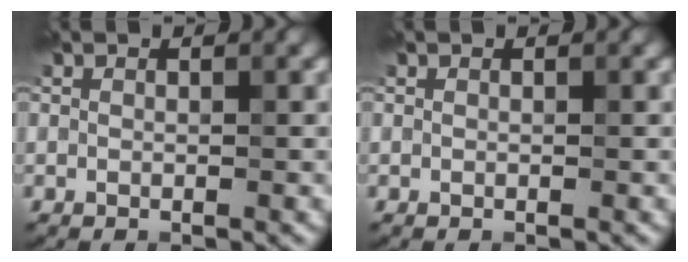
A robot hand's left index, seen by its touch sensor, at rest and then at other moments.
{"total": 0.0}